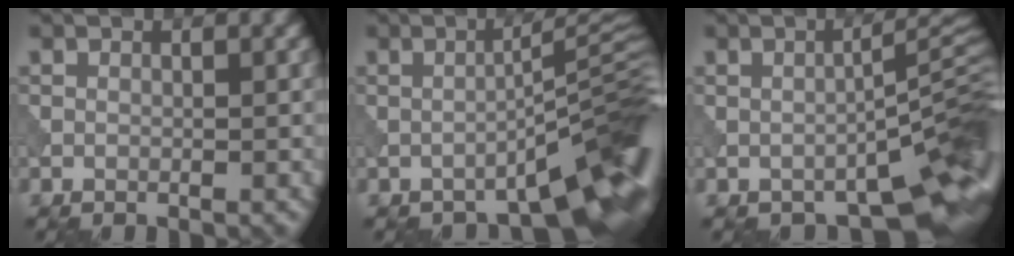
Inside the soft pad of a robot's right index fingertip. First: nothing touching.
{"total": 9.2, "force": [-5.3, 2.1, 7.2], "torque": [-0.083, 0.005, -0.080]}
{"total": 9.5, "force": [-5.5, 2.7, 7.3], "torque": [-0.086, -0.008, -0.075]}